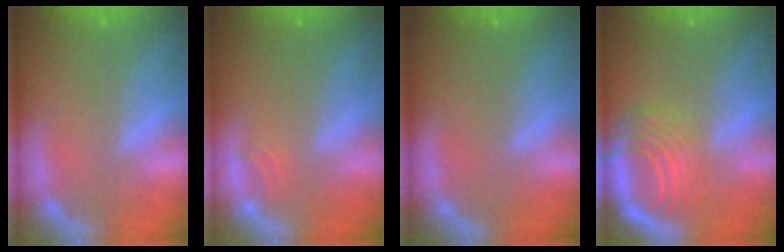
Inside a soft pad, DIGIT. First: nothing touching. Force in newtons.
{"total": 0.9}
{"total": 0.0}
{"total": 9.0}